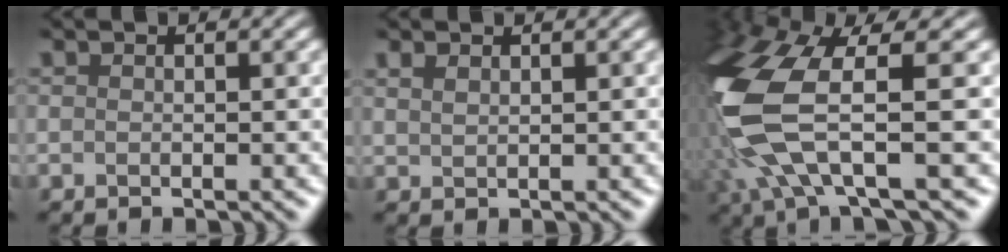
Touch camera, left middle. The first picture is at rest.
{"total": 1.3, "force": [1.3, 0.2, 0.1], "torque": [-0.002, 0.006, 0.024]}
{"total": 10.0, "force": [-1.2, 3.6, 9.2], "torque": [-0.238, -0.016, -0.019]}